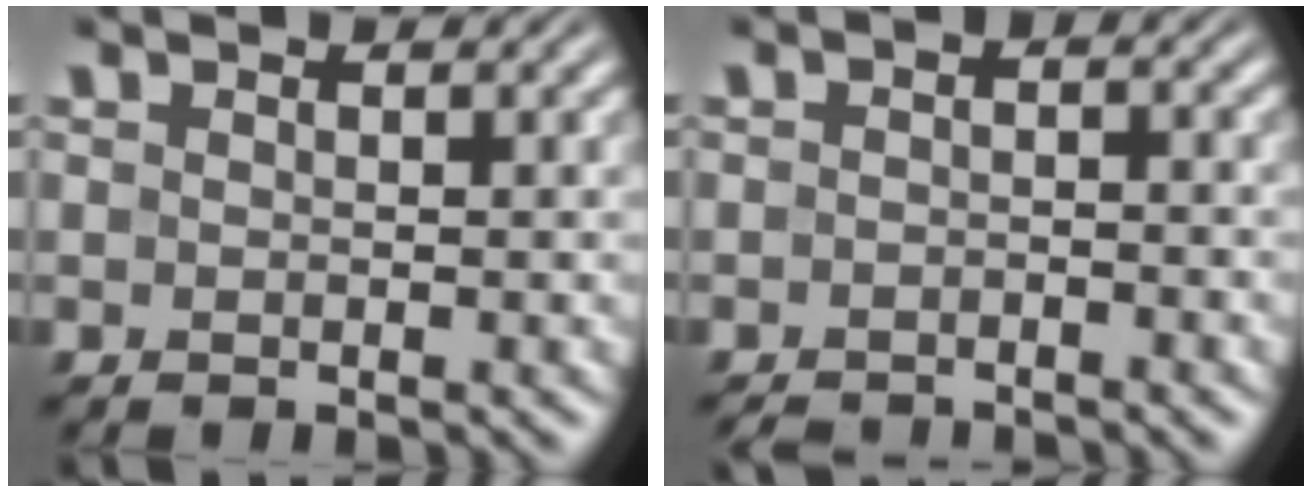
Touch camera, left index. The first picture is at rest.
{"total": 2.8, "force": [-2.5, 0.7, 1.1], "torque": [-0.018, -0.004, -0.046]}